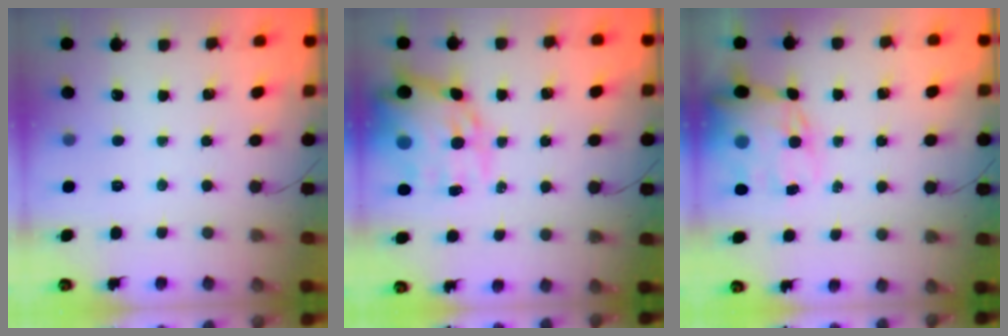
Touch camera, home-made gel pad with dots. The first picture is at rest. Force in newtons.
{"total": 19.4, "press": 18.8, "slide": 4.8}
{"total": 16.0, "press": 15.6, "slide": 3.6}